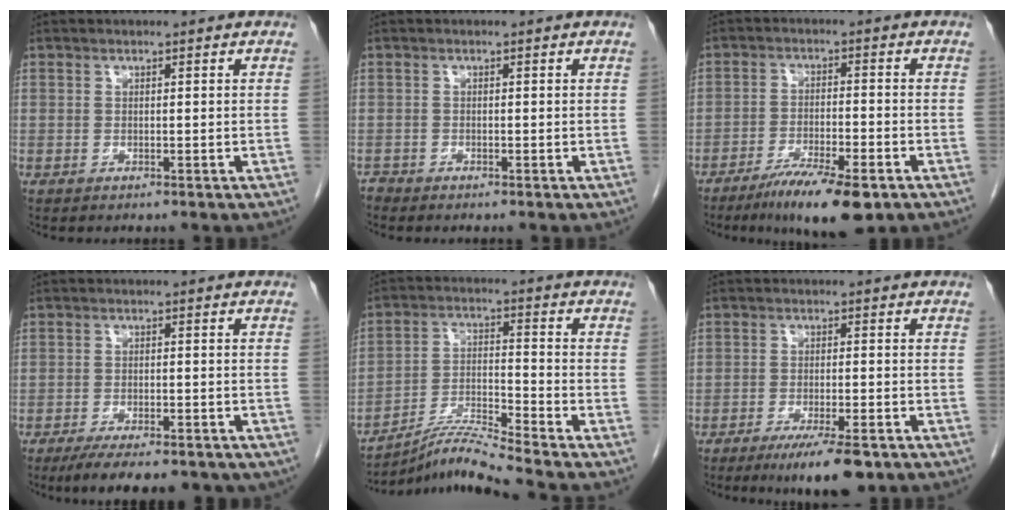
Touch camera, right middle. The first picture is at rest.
{"total": 0.8, "force": [-0.7, 0.1, -0.2], "torque": [0.003, -0.003, -0.016]}
{"total": 10.2, "force": [-6.7, 1.5, 7.4], "torque": [-0.123, -0.021, -0.106]}
{"total": 11.2, "force": [-8.4, 3.6, 6.4], "torque": [-0.083, -0.004, -0.114]}
{"total": 8.1, "force": [-7.4, -2.5, 2.3], "torque": [-0.047, -0.008, -0.135]}
{"total": 7.8, "force": [-5.2, 1.3, 5.7], "torque": [-0.086, -0.015, -0.078]}